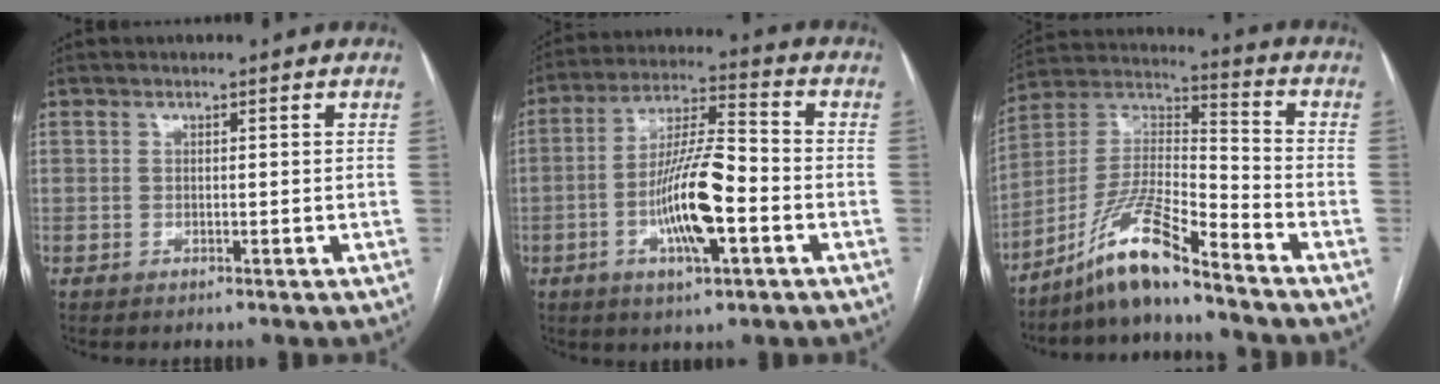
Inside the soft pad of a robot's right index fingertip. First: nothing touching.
{"total": 12.7, "force": [-3.7, 2.2, 11.9], "torque": [-0.228, 0.003, -0.065]}
{"total": 12.2, "force": [-9.4, 0.8, 7.7], "torque": [-0.161, 0.007, -0.179]}